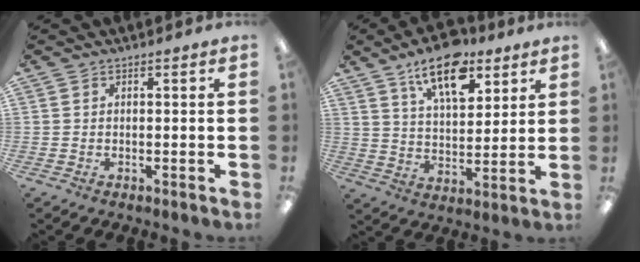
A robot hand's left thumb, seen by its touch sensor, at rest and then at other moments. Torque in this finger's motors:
{"motor_torque": [0.64, 0.65, 1.34, -1.43, 0.20]}